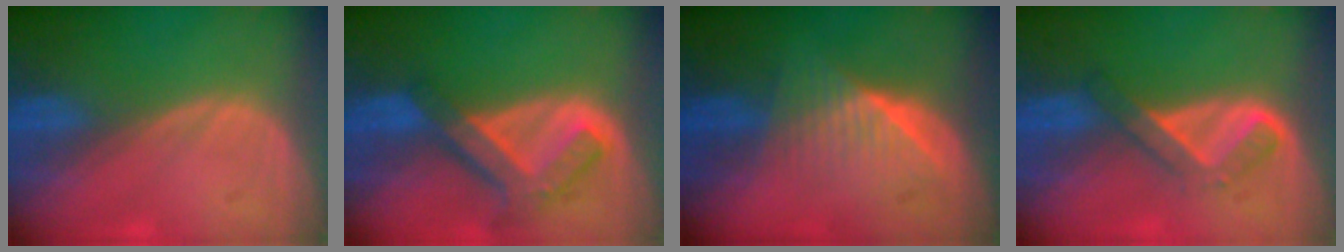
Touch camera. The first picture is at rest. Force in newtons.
{"total": 7.5, "press": 6.4, "slide": 3.8}
{"total": 6.5, "press": 6.1, "slide": 2.2}
{"total": 5.2, "press": 4.4, "slide": 2.9}